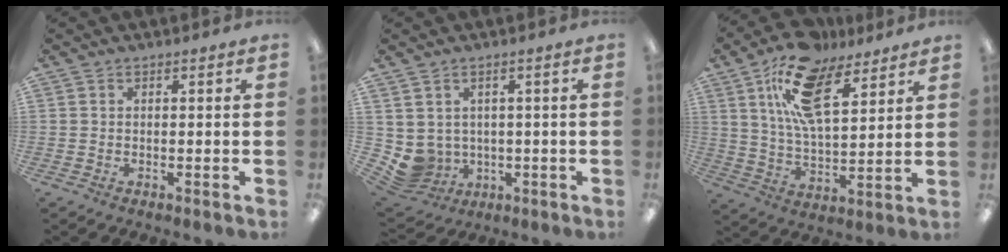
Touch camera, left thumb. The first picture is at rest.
{"total": 4.9, "force": [0.9, 4.7, 1.2], "torque": [-0.058, -0.012, 0.020]}
{"total": 18.0, "force": [10.6, 8.1, 12.1], "torque": [-0.212, -0.032, 0.185]}